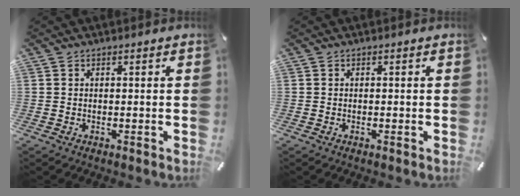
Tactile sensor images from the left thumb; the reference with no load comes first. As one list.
[{"total": 0.0}]